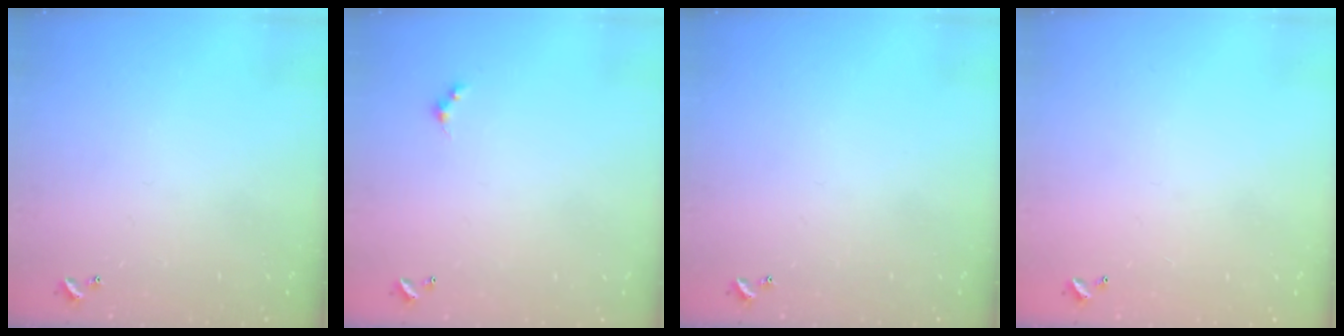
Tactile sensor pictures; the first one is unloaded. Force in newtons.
{"total": 1.5, "press": 1.4, "slide": 0.3}
{"total": 0.0}
{"total": 2.9, "press": 2.9, "slide": 0.1}